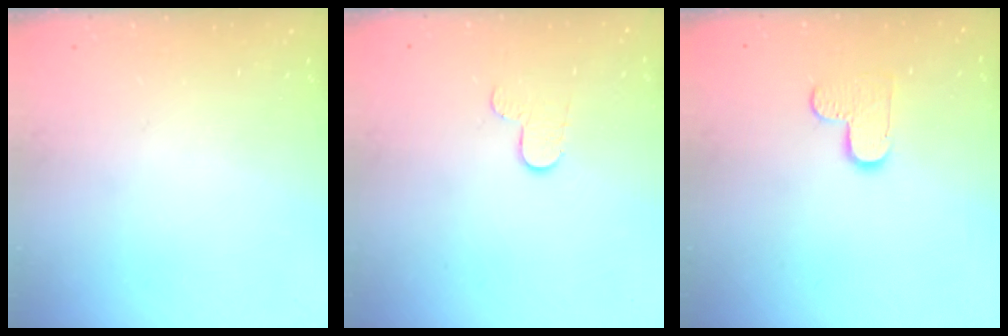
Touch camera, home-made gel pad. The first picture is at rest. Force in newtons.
{"total": 5.7, "press": 5.7, "slide": 0.5}
{"total": 6.8, "press": 6.8, "slide": 0.2}